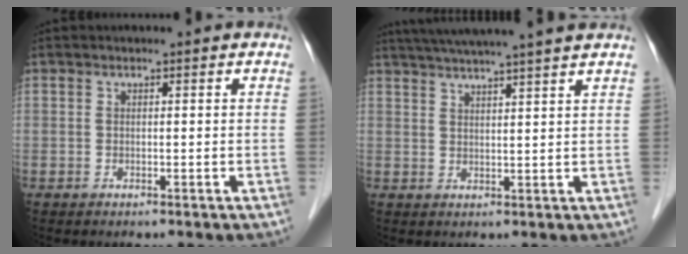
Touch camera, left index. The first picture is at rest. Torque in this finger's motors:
{"motor_torque": [0.79, -0.95, 0.53, 0.13]}